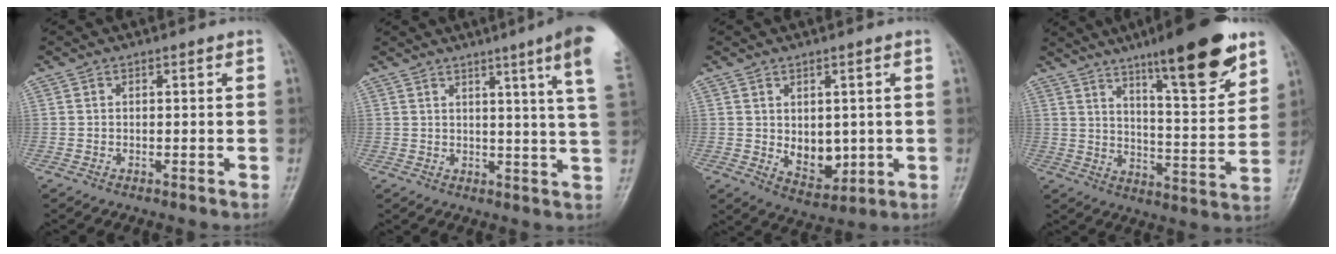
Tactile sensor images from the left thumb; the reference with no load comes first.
{"total": 12.1, "force": [6.5, -0.6, 10.1], "torque": [-0.130, -0.030, 0.065]}
{"total": 7.0, "force": [0.0, 4.7, 5.2], "torque": [-0.050, -0.016, 0.020]}
{"total": 18.5, "force": [11.7, 3.7, 13.9], "torque": [-0.178, -0.065, 0.181]}